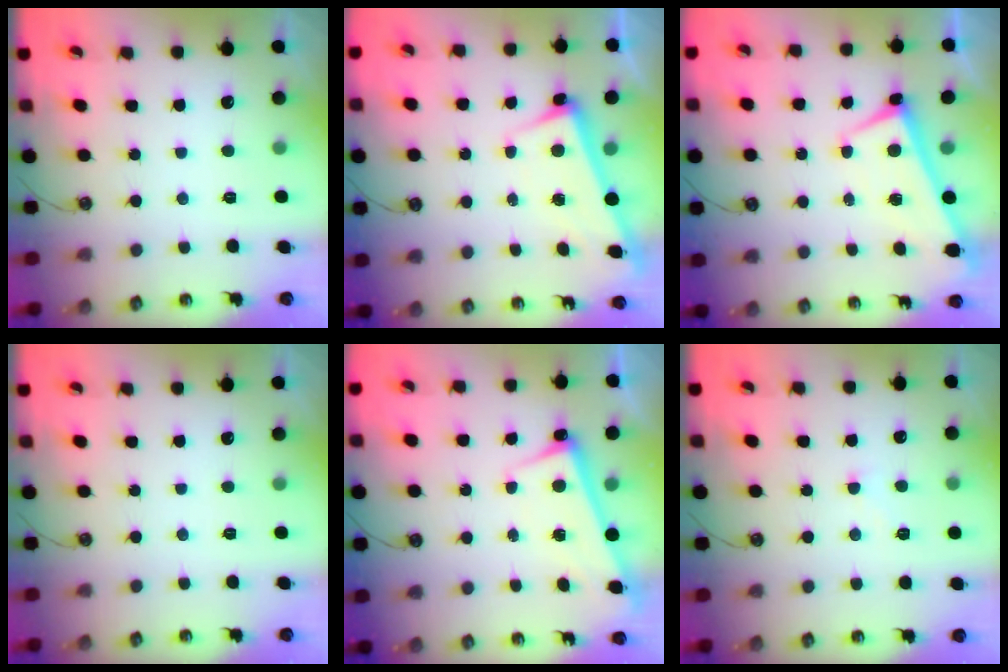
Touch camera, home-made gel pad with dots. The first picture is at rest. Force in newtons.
{"total": 2.5, "press": 2.4, "slide": 0.8}
{"total": 1.0, "press": 0.9, "slide": 0.3}
{"total": 0.0}
{"total": 2.6, "press": 2.6, "slide": 0.6}
{"total": 1.8, "press": 1.7, "slide": 0.5}